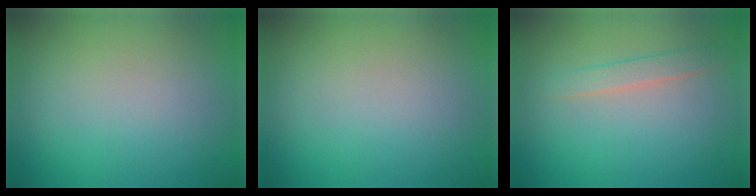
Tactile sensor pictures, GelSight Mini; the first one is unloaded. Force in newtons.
{"total": 0.0}
{"total": 1.5, "press": 1.5, "slide": 0.0}